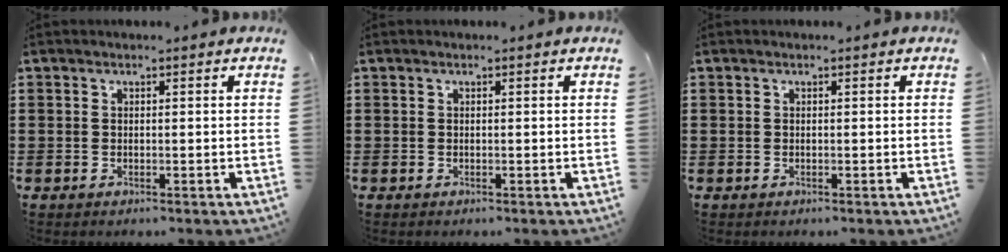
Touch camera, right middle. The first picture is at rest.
{"total": 0.0}
{"total": 0.0}